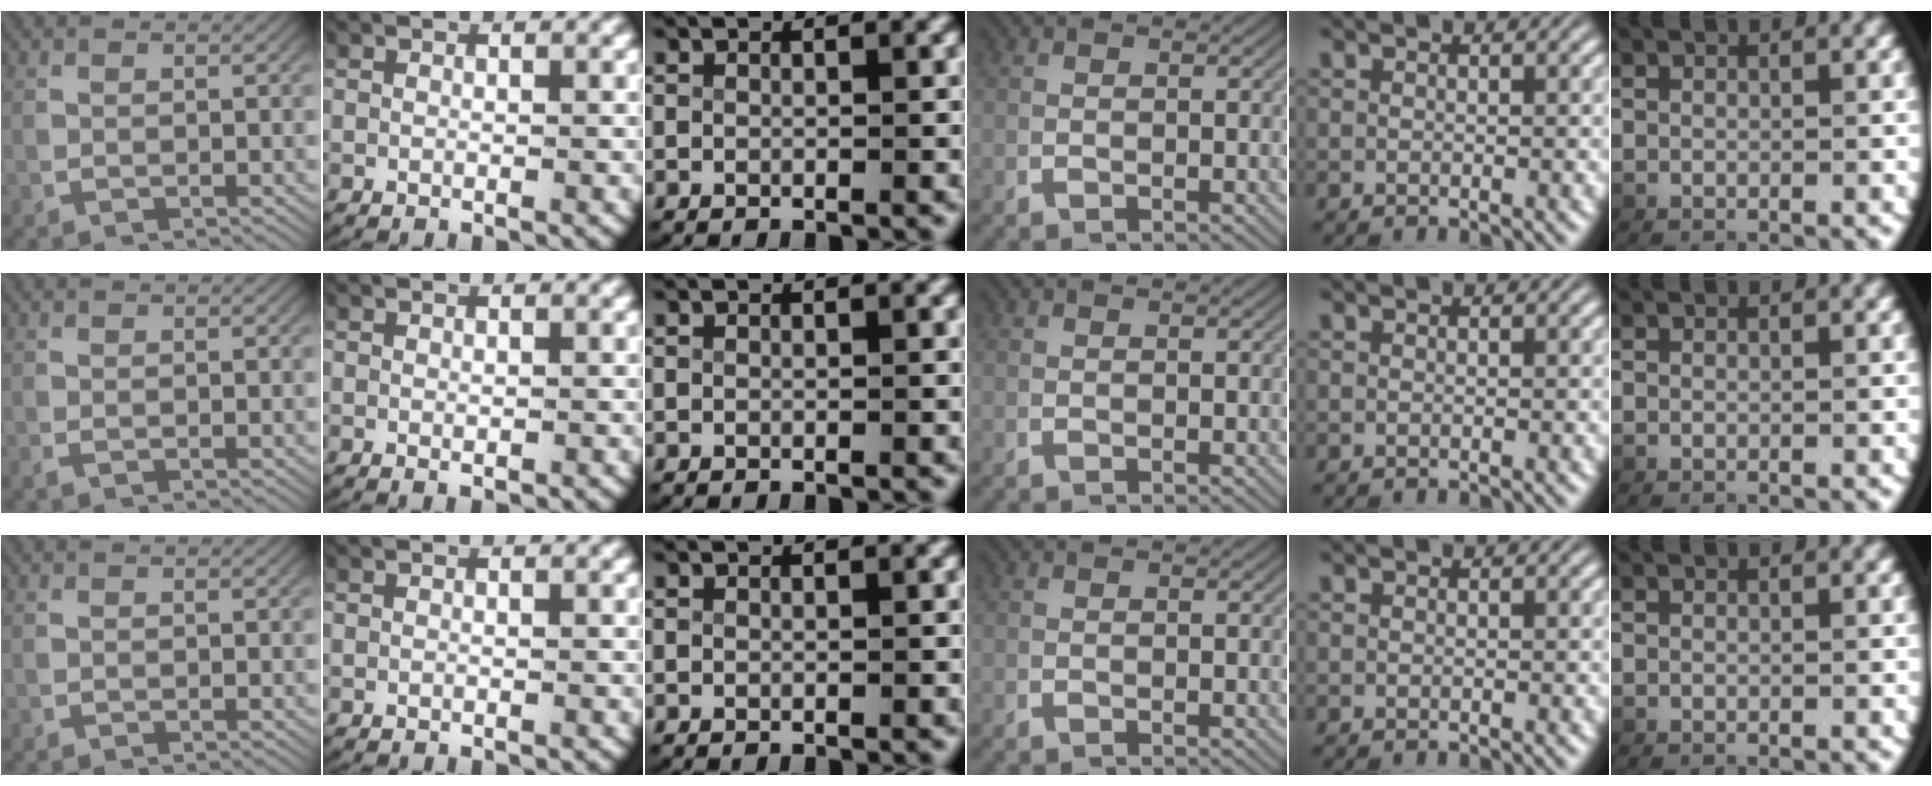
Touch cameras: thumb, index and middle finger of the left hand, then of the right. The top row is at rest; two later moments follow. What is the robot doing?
{"motion": "lift_and_place", "object": "paper towel"}